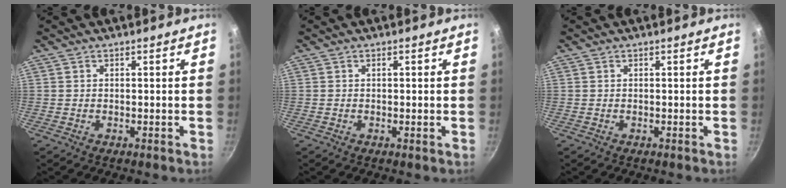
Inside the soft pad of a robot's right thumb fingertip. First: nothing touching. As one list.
[{"total": 0.6, "force": [0.1, 0.2, 0.5], "torque": [-0.010, 0.000, 0.000]}, {"total": 0.0}]